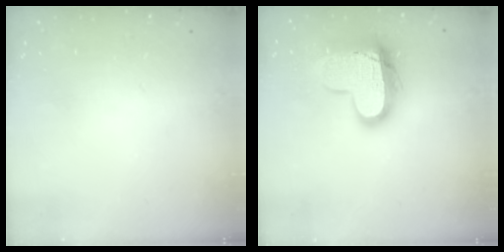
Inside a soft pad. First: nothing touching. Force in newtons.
{"total": 14.9, "press": 14.9, "slide": 1.4}